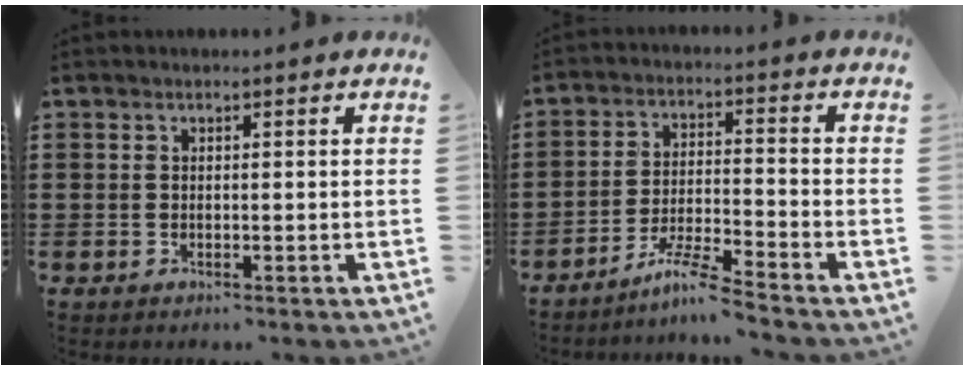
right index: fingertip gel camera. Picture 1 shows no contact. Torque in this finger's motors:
{"motor_torque": [-0.39, 0.45, -0.31, -0.05]}